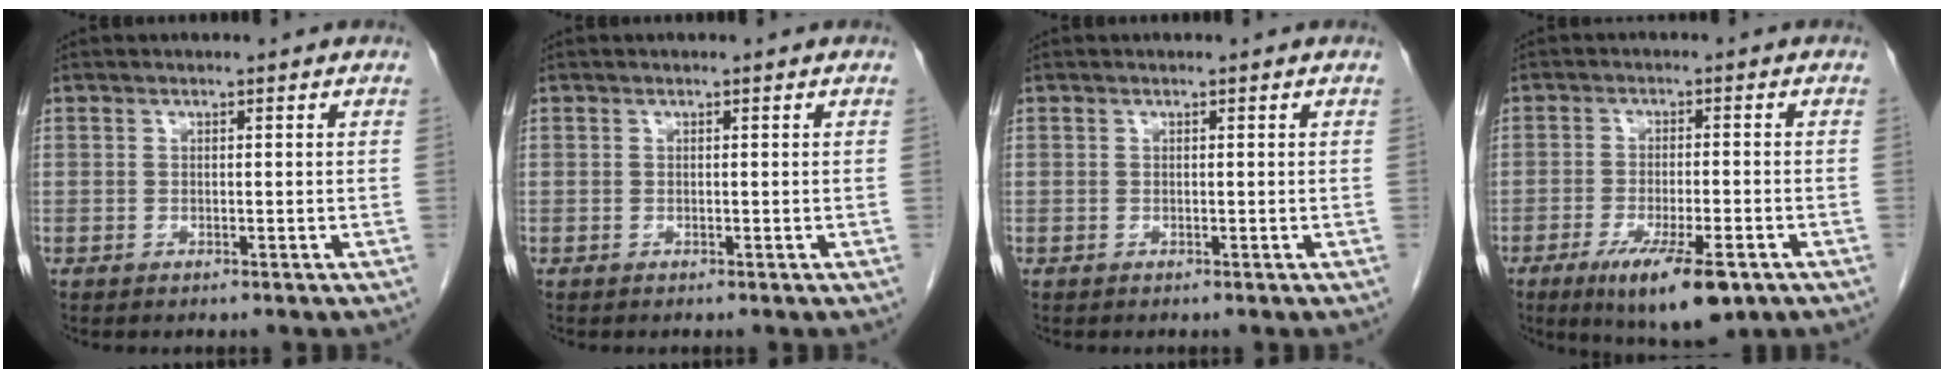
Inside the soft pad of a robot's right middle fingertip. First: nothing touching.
{"total": 0.0}
{"total": 0.0}
{"total": 10.6, "force": [-6.1, 2.3, 8.4], "torque": [-0.136, -0.021, -0.089]}